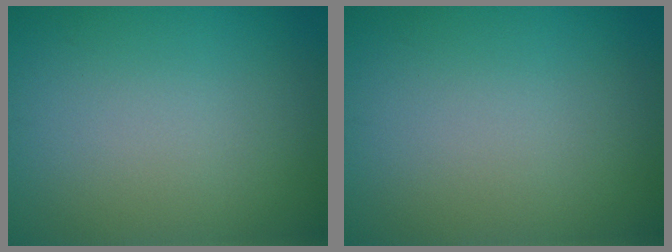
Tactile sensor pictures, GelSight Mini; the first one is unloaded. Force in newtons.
{"total": 0.0}